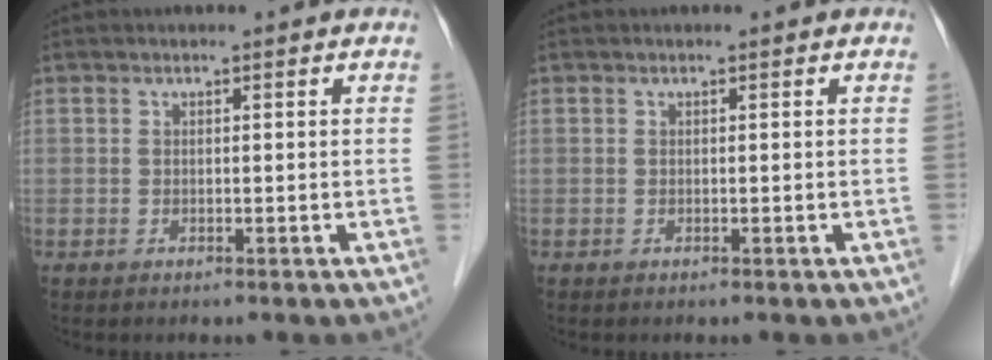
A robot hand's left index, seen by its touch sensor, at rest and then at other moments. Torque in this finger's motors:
{"motor_torque": [0.00, 0.00, 0.01, 0.00]}